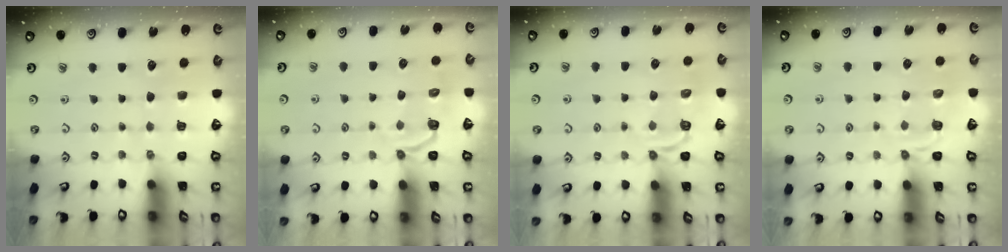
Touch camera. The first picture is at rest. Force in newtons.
{"total": 3.1, "press": 1.6, "slide": 2.6}
{"total": 6.6, "press": 6.3, "slide": 2.0}
{"total": 3.8, "press": 3.4, "slide": 1.8}